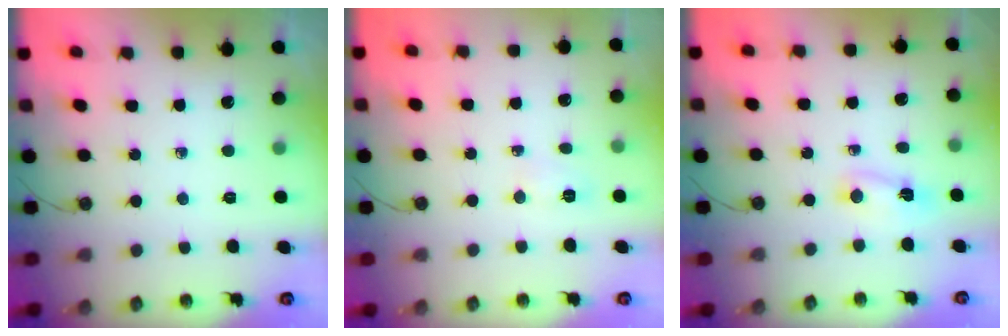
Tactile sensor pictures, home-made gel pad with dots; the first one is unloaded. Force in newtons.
{"total": 3.6, "press": 3.4, "slide": 0.9}
{"total": 2.4, "press": 2.3, "slide": 0.6}